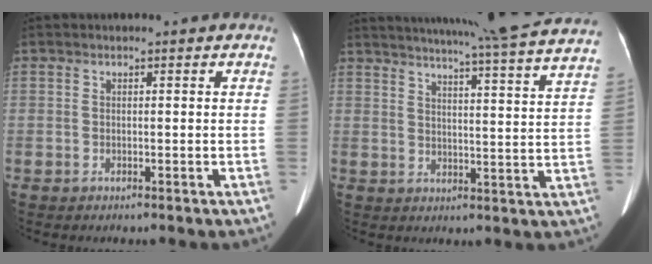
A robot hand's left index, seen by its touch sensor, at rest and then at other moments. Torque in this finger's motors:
{"motor_torque": [0.66, -0.80, 0.46, 0.06]}